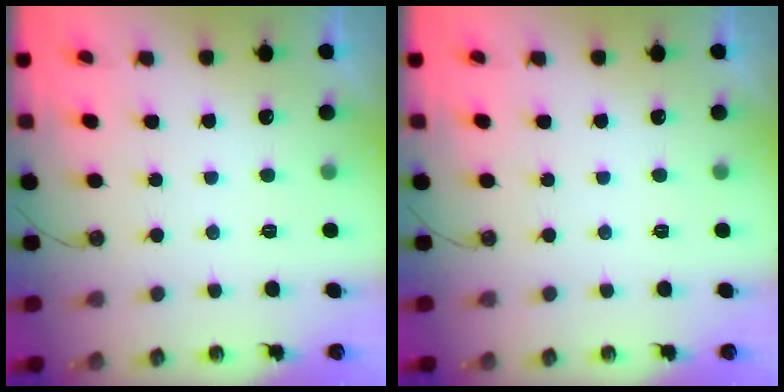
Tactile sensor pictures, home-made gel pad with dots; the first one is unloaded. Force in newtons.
{"total": 0.0}